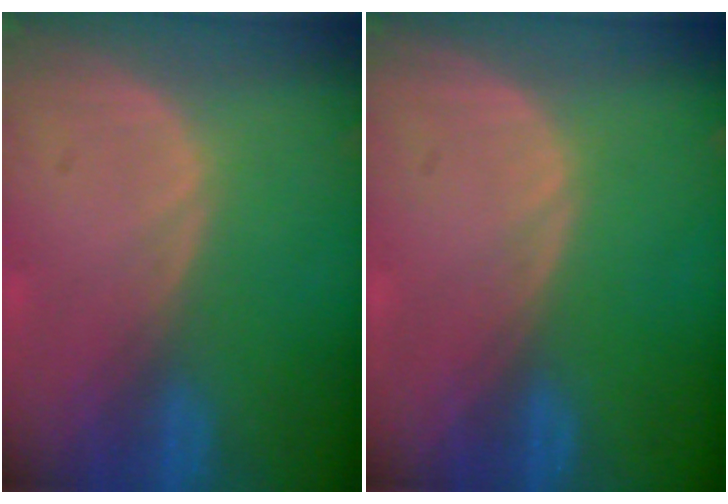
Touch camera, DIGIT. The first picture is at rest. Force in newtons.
{"total": 0.0}